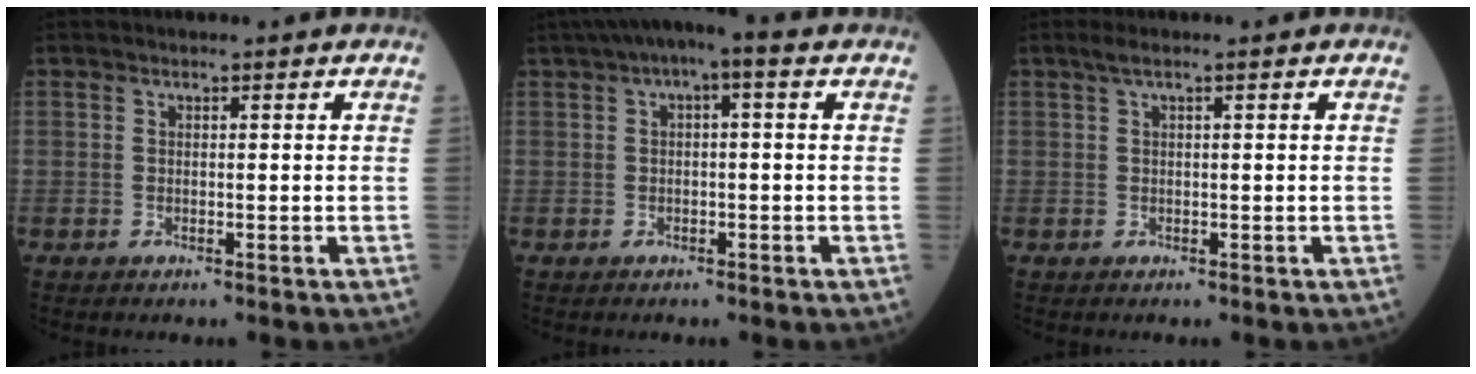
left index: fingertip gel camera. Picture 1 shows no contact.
{"total": 5.6, "force": [2.4, 1.2, 5.0], "torque": [-0.085, 0.034, 0.032]}
{"total": 1.7, "force": [1.1, -0.1, 1.3], "torque": [-0.032, 0.020, 0.023]}